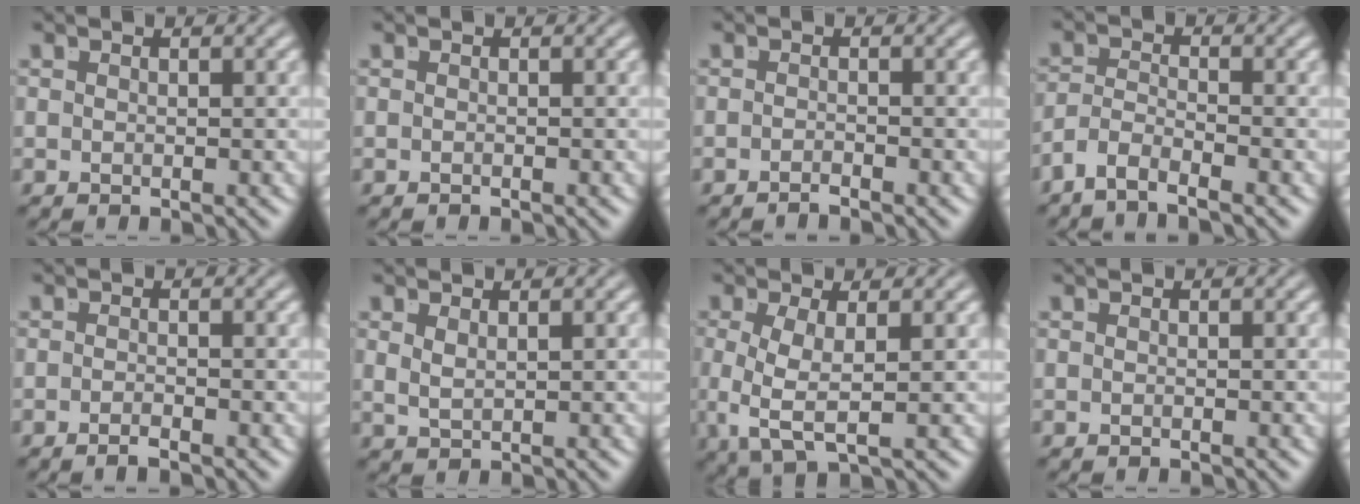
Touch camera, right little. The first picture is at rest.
{"total": 0.6, "force": [-0.3, -0.5, 0.0], "torque": [0.002, -0.002, -0.005]}
{"total": 1.3, "force": [-1.1, -0.8, 0.1], "torque": [0.000, -0.003, -0.020]}
{"total": 3.7, "force": [-2.8, 1.8, 1.7], "torque": [-0.042, -0.019, -0.046]}
{"total": 1.3, "force": [-1.1, -0.5, 0.5], "torque": [-0.007, -0.002, -0.021]}
{"total": 1.1, "force": [0.8, -0.1, 0.7], "torque": [-0.019, -0.011, 0.028]}
{"total": 4.5, "force": [-0.6, 2.0, 4.0], "torque": [-0.101, -0.031, 0.008]}
{"total": 0.0}